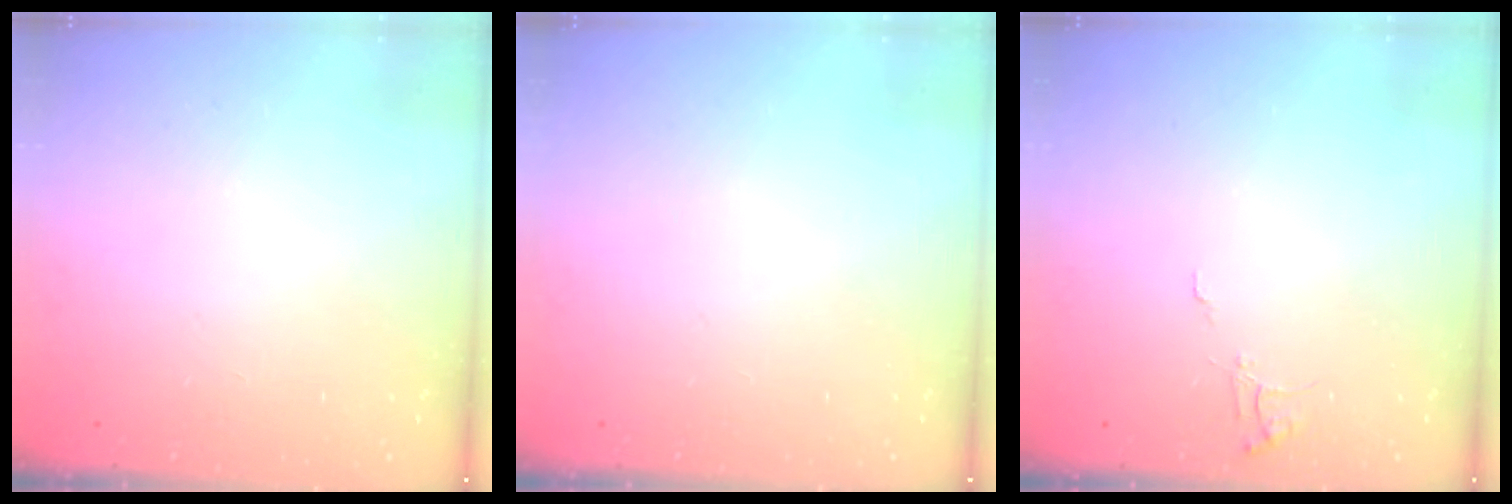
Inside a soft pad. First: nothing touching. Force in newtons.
{"total": 0.0}
{"total": 4.2, "press": 4.1, "slide": 0.4}